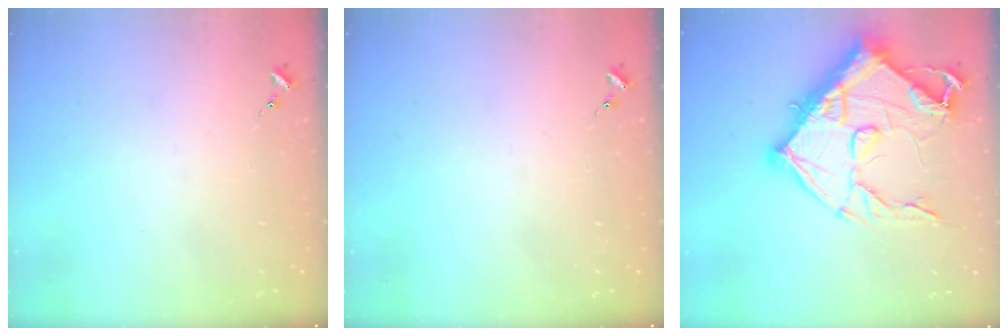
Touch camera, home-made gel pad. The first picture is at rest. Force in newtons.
{"total": 0.0}
{"total": 22.3, "press": 22.2, "slide": 1.4}